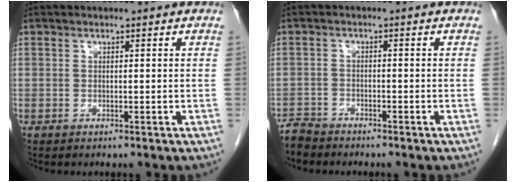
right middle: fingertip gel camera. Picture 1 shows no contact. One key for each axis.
{"total": 2.7, "fx": -2.7, "fy": 0.6, "fz": -0.1, "tx": 0.006, "ty": -0.007, "tz": -0.051}